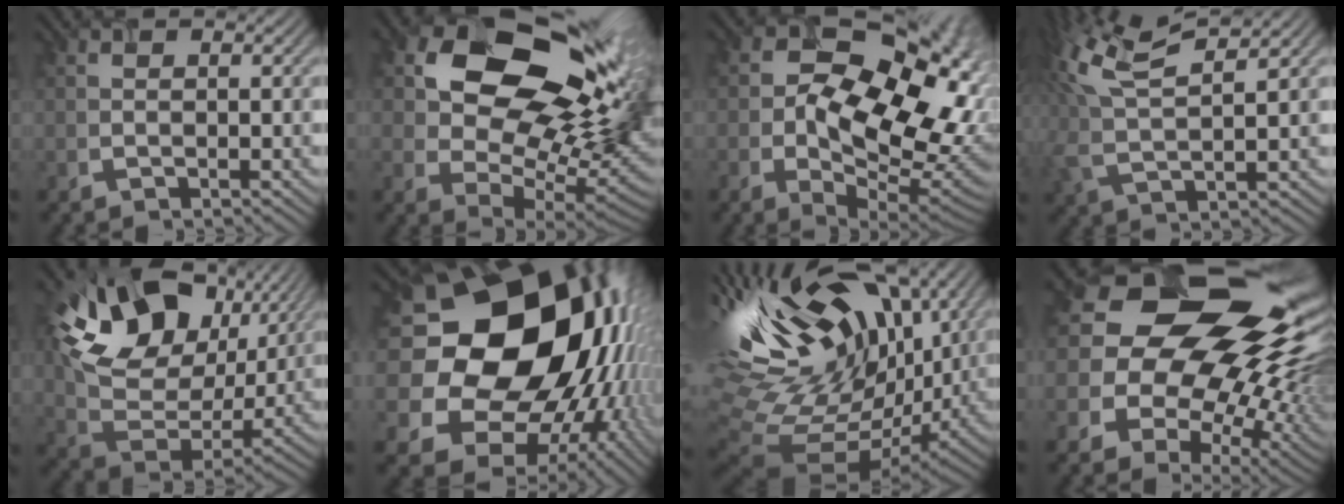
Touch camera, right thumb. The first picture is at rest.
{"total": 22.1, "force": [8.2, 15.2, 13.7], "torque": [-0.241, 0.034, 0.167]}
{"total": 18.3, "force": [-0.3, 12.3, 13.6], "torque": [-0.170, -0.014, 0.004]}
{"total": 9.4, "force": [5.2, 2.9, 7.2], "torque": [-0.177, 0.024, 0.105]}
{"total": 16.6, "force": [6.8, 11.2, 10.1], "torque": [-0.217, 0.011, 0.132]}
{"total": 23.6, "force": [3.7, 19.6, 12.6], "torque": [-0.250, -0.015, 0.056]}
{"total": 18.9, "force": [5.8, 10.4, 14.7], "torque": [-0.299, 0.002, 0.132]}
{"total": 19.7, "force": [6.1, 12.9, 13.5], "torque": [-0.253, 0.032, 0.112]}